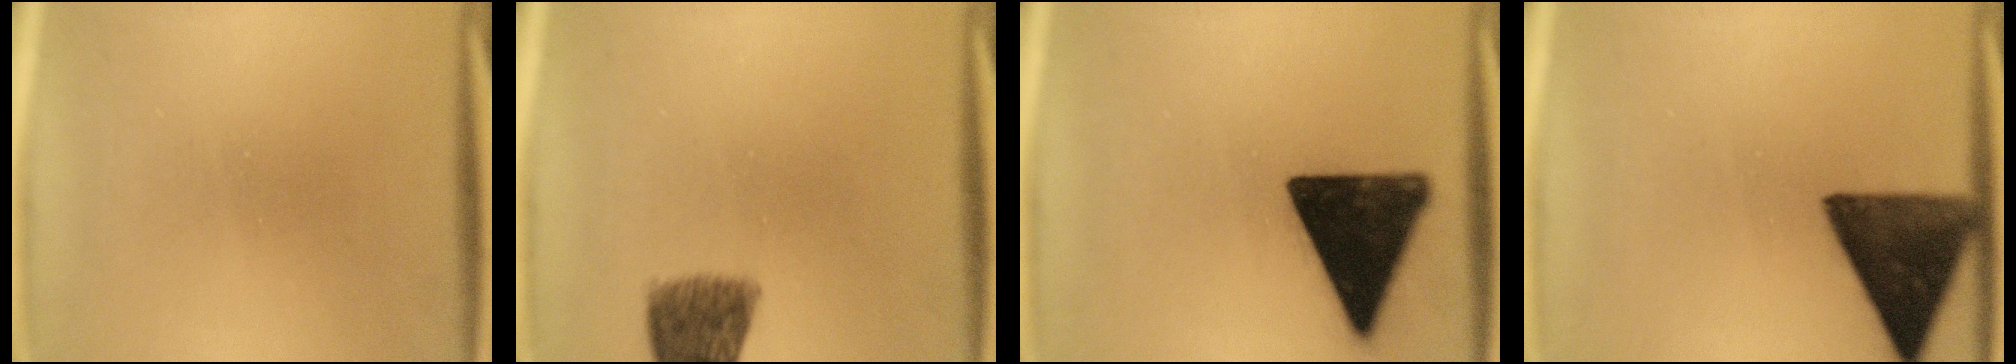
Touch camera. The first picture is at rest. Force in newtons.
{"total": 8.1}
{"total": 14.4}
{"total": 14.1}